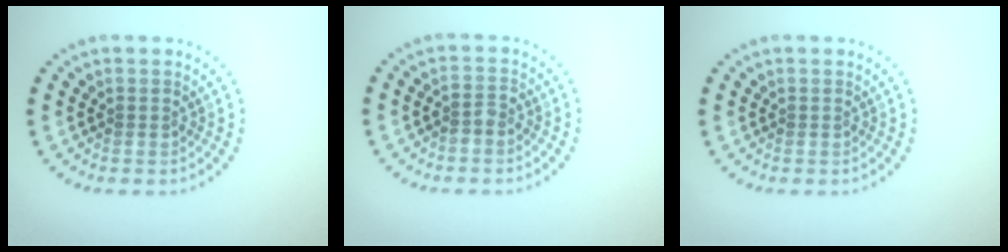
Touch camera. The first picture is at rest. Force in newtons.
{"total": 1.4, "press": 1.2, "slide": 0.6}
{"total": 0.0}